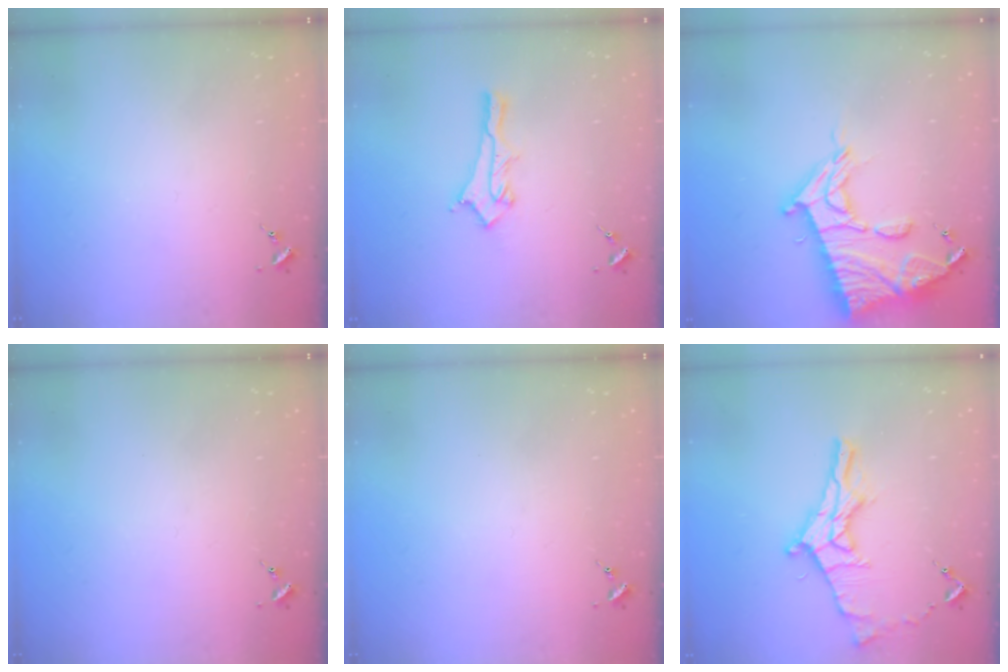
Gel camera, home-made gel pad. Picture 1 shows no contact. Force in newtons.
{"total": 12.5, "press": 12.5, "slide": 1.2}
{"total": 19.3, "press": 19.3, "slide": 1.6}
{"total": 0.0}
{"total": 0.0}
{"total": 13.4, "press": 13.4, "slide": 0.6}